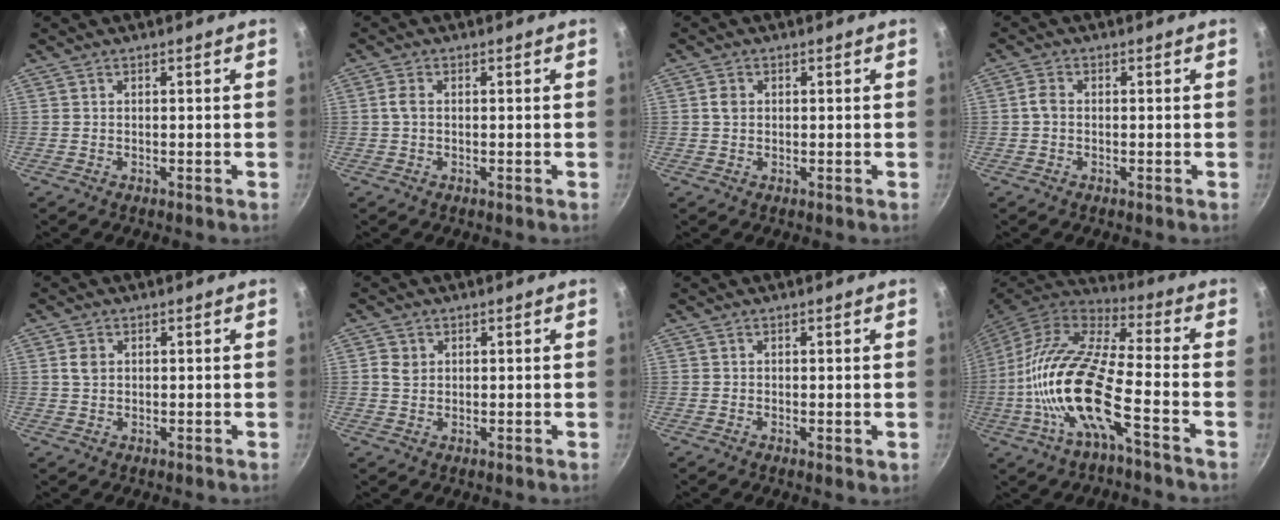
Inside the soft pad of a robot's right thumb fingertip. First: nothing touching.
{"total": 2.0, "force": [0.0, 1.2, 1.6], "torque": [-0.035, 0.002, -0.003]}
{"total": 2.0, "force": [0.3, 1.6, 1.1], "torque": [-0.019, 0.001, 0.004]}
{"total": 2.3, "force": [-0.2, 1.6, 1.6], "torque": [-0.030, 0.005, -0.010]}
{"total": 2.4, "force": [0.6, 1.8, 1.5], "torque": [-0.026, 0.001, 0.013]}
{"total": 2.5, "force": [0.6, 2.1, 1.2], "torque": [-0.016, -0.001, 0.013]}
{"total": 1.2, "force": [-0.2, 0.5, 1.0], "torque": [-0.015, -0.005, -0.004]}
{"total": 19.7, "force": [-6.2, 5.6, 17.9], "torque": [-0.385, 0.039, -0.116]}